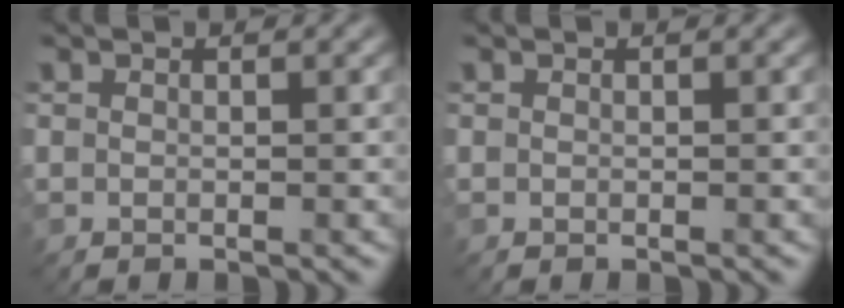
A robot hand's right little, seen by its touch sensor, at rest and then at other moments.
{"total": 0.0}